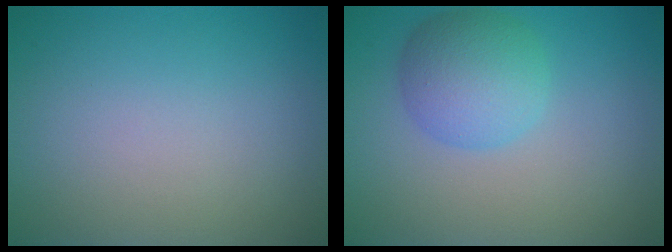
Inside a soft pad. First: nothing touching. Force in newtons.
{"total": 4.5, "press": 4.5, "slide": 0.2}